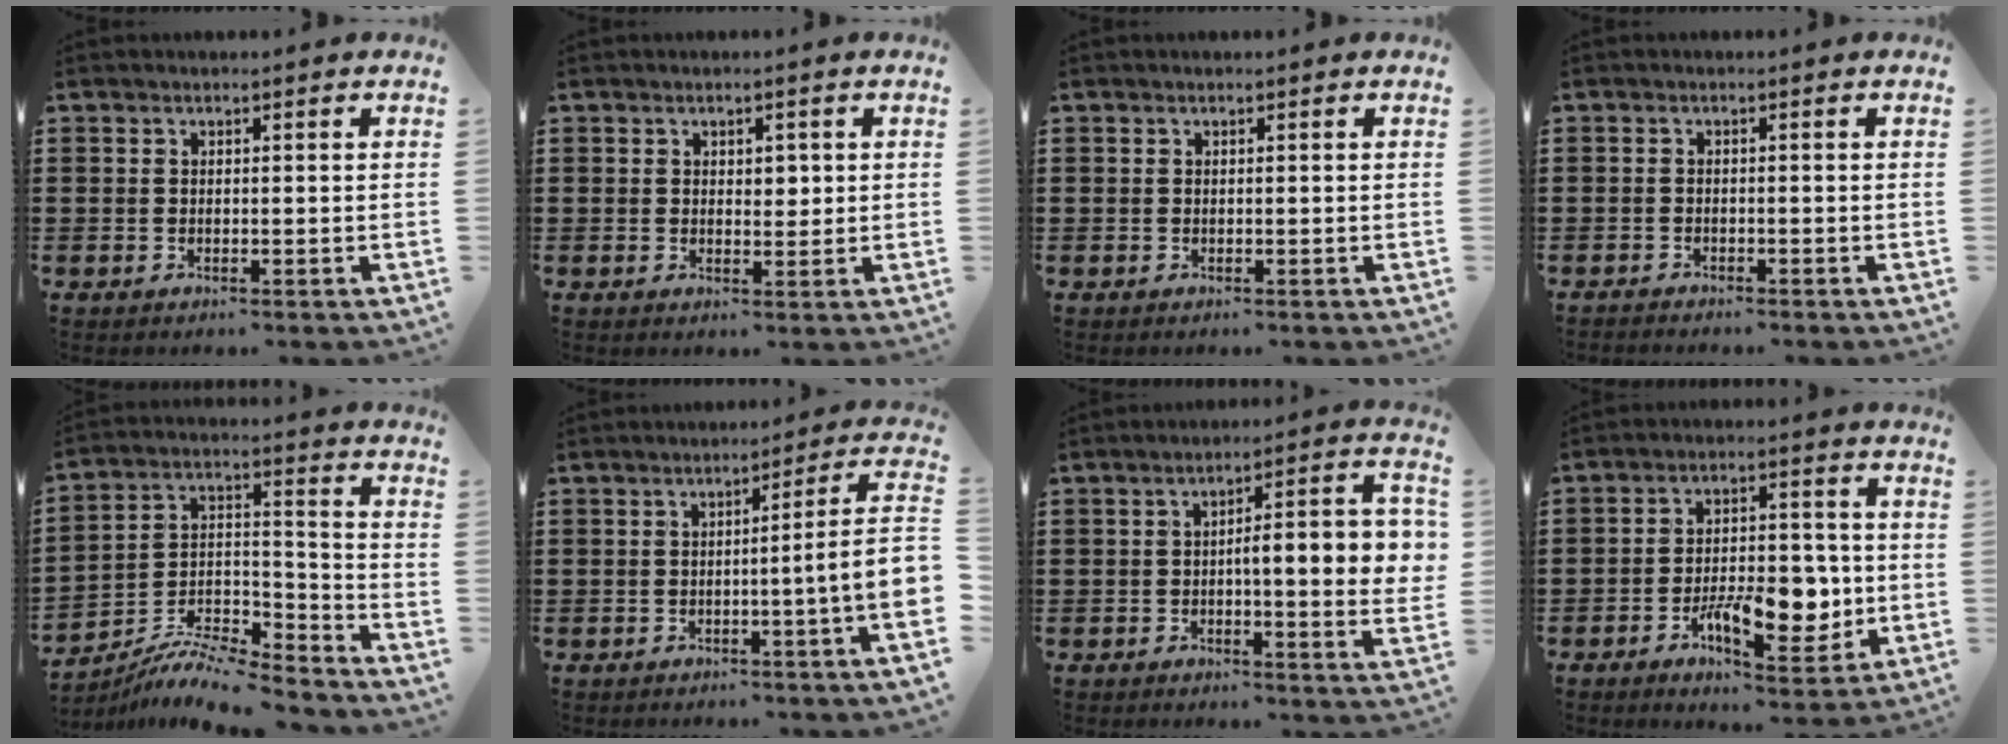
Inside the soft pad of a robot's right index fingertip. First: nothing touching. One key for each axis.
{"total": 2.1, "fx": 0.5, "fy": 1.3, "fz": 1.5, "tx": -0.023, "ty": 0.006, "tz": 0.006}
{"total": 0.0}
{"total": 1.0, "fx": -1.0, "fy": 0.1, "fz": -0.1, "tx": -0.001, "ty": 0.002, "tz": -0.022}
{"total": 8.8, "fx": -8.3, "fy": 1.4, "fz": 2.4, "tx": -0.043, "ty": 0.018, "tz": -0.165}
{"total": 7.1, "fx": -1.2, "fy": -0.3, "fz": 6.9, "tx": -0.118, "ty": -0.020, "tz": -0.024}
{"total": 8.2, "fx": -0.1, "fy": 1.5, "fz": 8.0, "tx": -0.126, "ty": 0.000, "tz": -0.008}
{"total": 11.0, "fx": -3.1, "fy": 5.2, "fz": 9.2, "tx": -0.141, "ty": -0.002, "tz": -0.051}